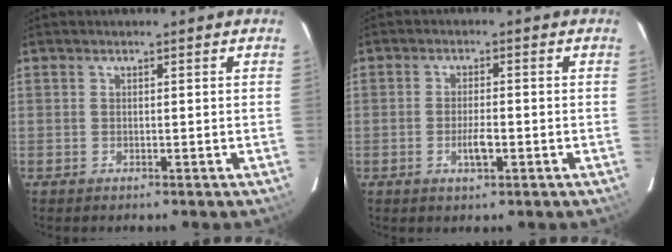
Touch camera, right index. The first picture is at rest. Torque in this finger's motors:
{"motor_torque": [0.39, 0.02, 0.07, 0.03]}